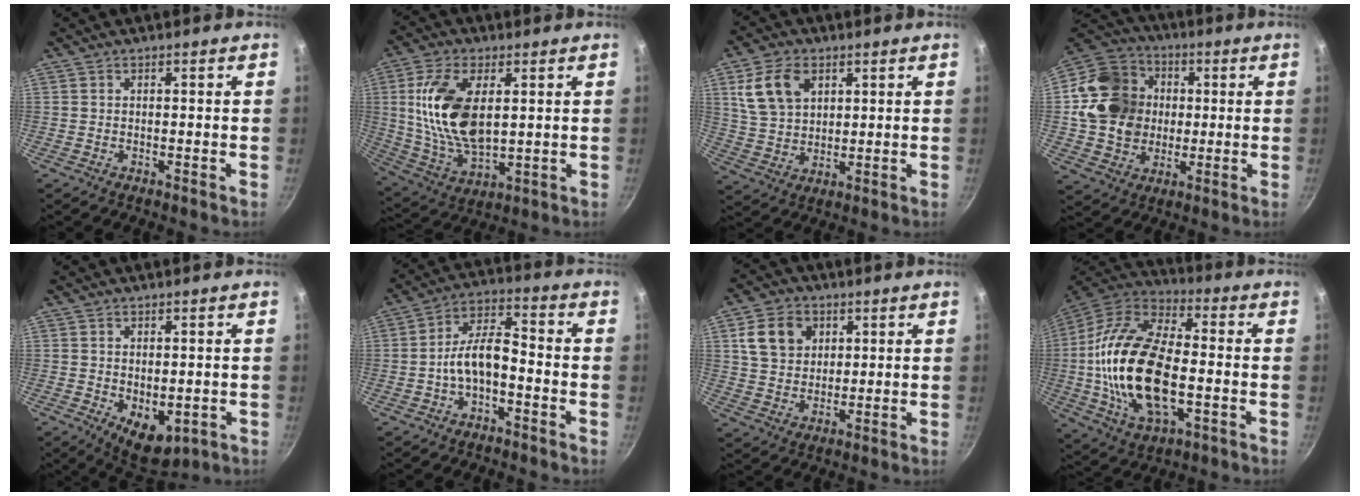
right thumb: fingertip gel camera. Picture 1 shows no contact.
{"total": 17.2, "force": [3.1, 8.9, 14.4], "torque": [-0.282, -0.014, 0.068]}
{"total": 10.8, "force": [4.3, 7.2, 6.8], "torque": [-0.113, -0.008, 0.088]}
{"total": 17.8, "force": [0.7, 15.1, 9.4], "torque": [-0.158, 0.016, 0.014]}
{"total": 8.0, "force": [-2.1, 4.6, 6.2], "torque": [-0.078, -0.010, -0.013]}
{"total": 8.8, "force": [-2.2, 4.6, 7.2], "torque": [-0.127, 0.043, -0.046]}
{"total": 9.7, "force": [3.5, 7.6, 4.9], "torque": [-0.065, -0.006, 0.067]}
{"total": 24.9, "force": [-2.8, 12.7, 21.2], "torque": [-0.424, 0.011, -0.049]}